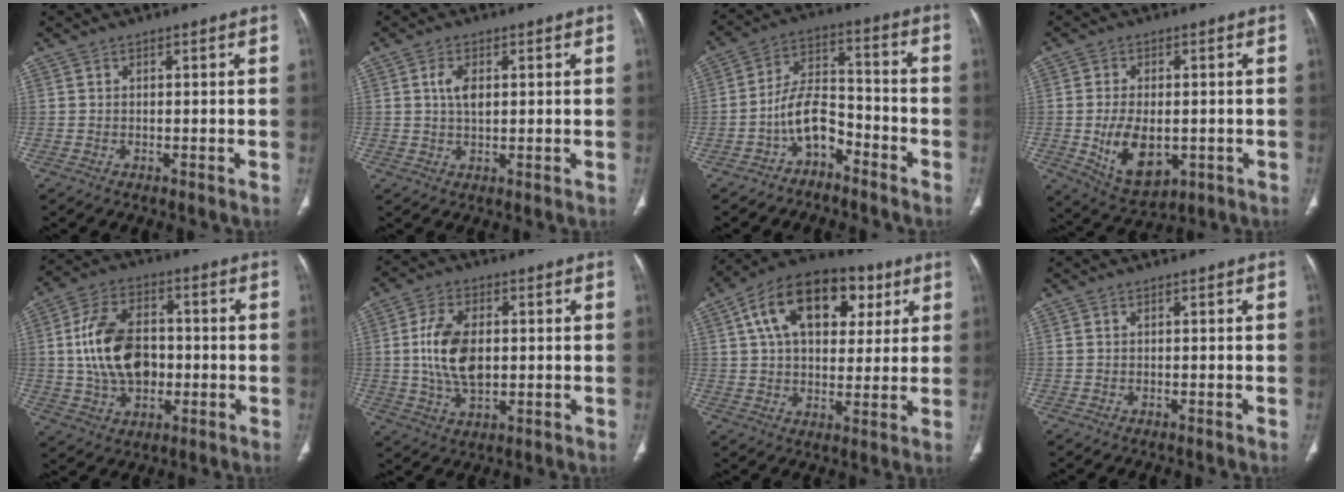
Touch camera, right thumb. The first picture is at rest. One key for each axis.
{"total": 3.9, "fx": 1.0, "fy": 2.0, "fz": 3.2, "tx": -0.059, "ty": -0.002, "tz": 0.017}
{"total": 8.5, "fx": -4.9, "fy": 4.9, "fz": 4.9, "tx": -0.073, "ty": 0.069, "tz": -0.096}
{"total": 10.6, "fx": -1.8, "fy": 6.4, "fz": 8.3, "tx": -0.125, "ty": -0.006, "tz": -0.011}
{"total": 15.5, "fx": -0.2, "fy": 10.5, "fz": 11.3, "tx": -0.186, "ty": 0.017, "tz": 0.004}
{"total": 11.1, "fx": 0.8, "fy": 6.5, "fz": 9.0, "tx": -0.167, "ty": -0.003, "tz": 0.022}
{"total": 20.4, "fx": 7.6, "fy": 12.5, "fz": 14.1, "tx": -0.202, "ty": 0.009, "tz": 0.115}
{"total": 0.0}